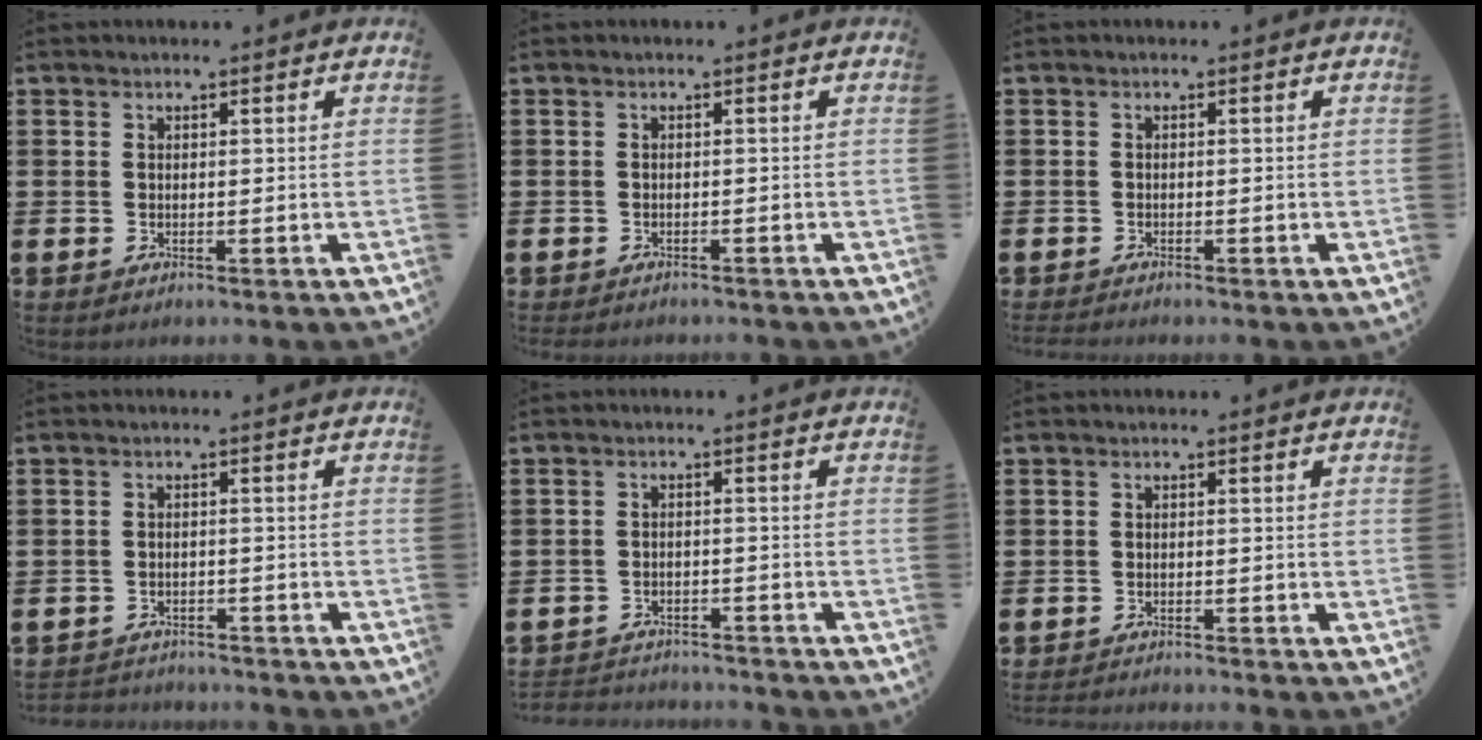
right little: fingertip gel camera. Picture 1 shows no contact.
{"total": 0.7, "force": [-0.7, 0.1, 0.0], "torque": [-0.002, -0.001, -0.016]}
{"total": 0.6, "force": [-0.6, 0.0, 0.1], "torque": [-0.003, -0.003, -0.012]}
{"total": 2.2, "force": [-2.2, 0.1, -0.3], "torque": [-0.002, 0.002, -0.050]}
{"total": 2.5, "force": [-2.5, 0.2, -0.3], "torque": [-0.002, 0.000, -0.056]}
{"total": 1.2, "force": [-1.2, -0.2, 0.0], "torque": [-0.001, 0.001, -0.025]}